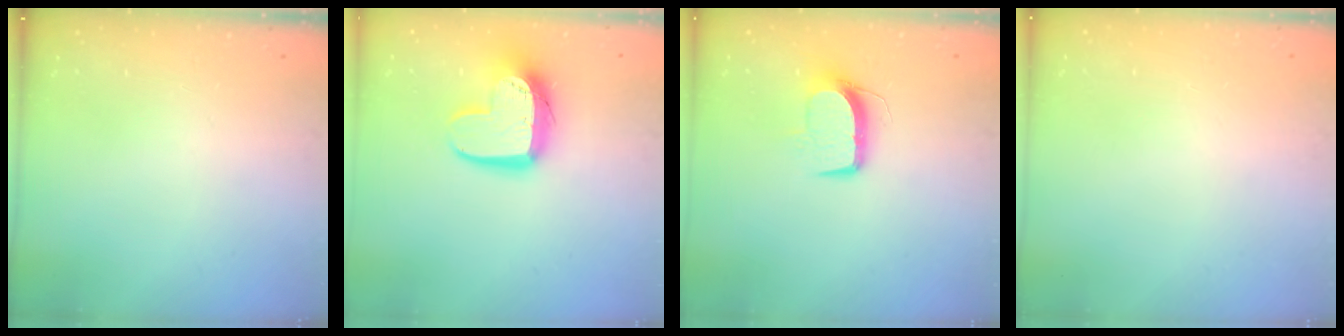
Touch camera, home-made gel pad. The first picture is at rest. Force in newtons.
{"total": 13.9, "press": 13.9, "slide": 1.0}
{"total": 10.2, "press": 10.2, "slide": 0.5}
{"total": 0.0}